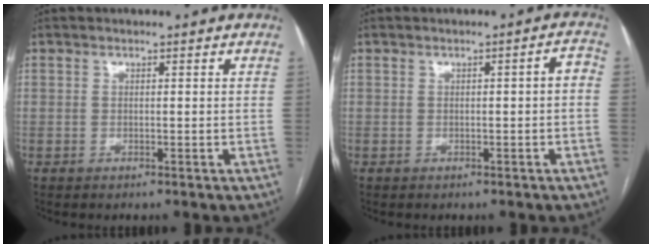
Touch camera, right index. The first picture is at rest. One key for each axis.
{"total": 2.1, "fx": -0.1, "fy": 0.5, "fz": 2.1, "tx": -0.022, "ty": 0.011, "tz": -0.001}